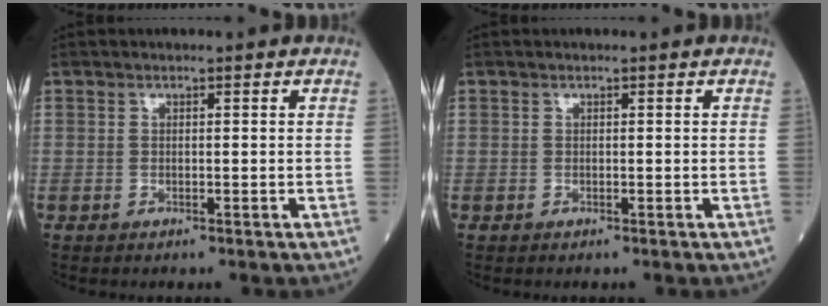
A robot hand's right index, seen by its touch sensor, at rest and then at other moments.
{"total": 0.0}